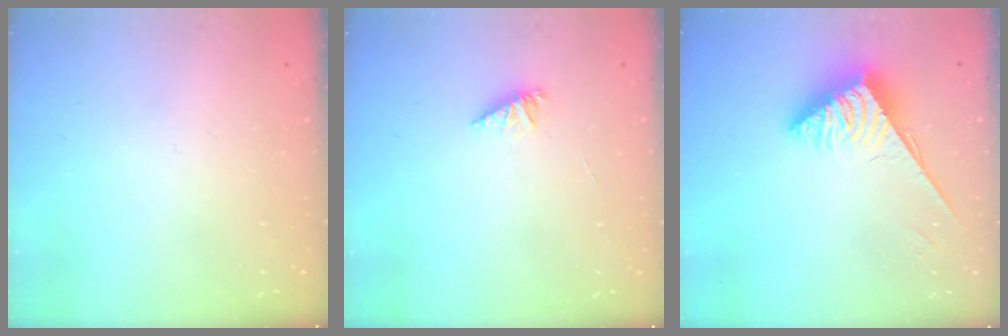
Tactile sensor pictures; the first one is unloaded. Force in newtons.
{"total": 1.7, "press": 1.6, "slide": 0.4}
{"total": 3.7, "press": 3.6, "slide": 0.5}